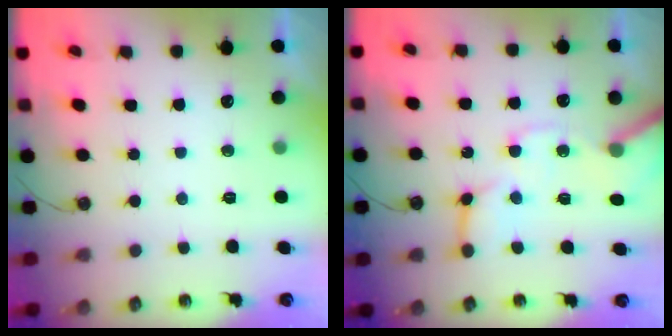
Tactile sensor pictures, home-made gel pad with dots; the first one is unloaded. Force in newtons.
{"total": 13.1, "press": 13.0, "slide": 1.7}